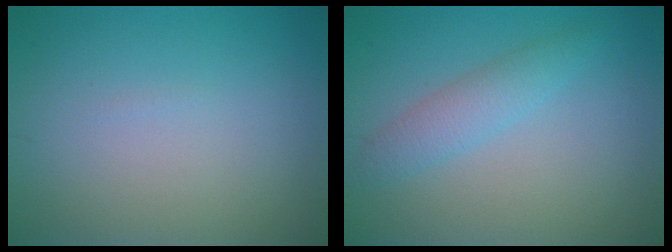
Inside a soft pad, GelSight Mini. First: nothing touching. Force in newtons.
{"total": 2.4, "press": 2.4, "slide": 0.1}